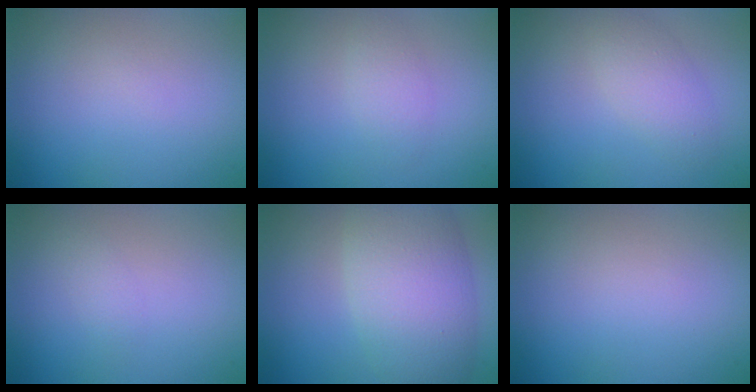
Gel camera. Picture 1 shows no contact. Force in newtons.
{"total": 1.6, "press": 1.6, "slide": 0.1}
{"total": 2.5, "press": 2.5, "slide": 0.0}
{"total": 0.9, "press": 0.9, "slide": 0.0}
{"total": 8.4, "press": 8.4, "slide": 0.5}
{"total": 0.0}